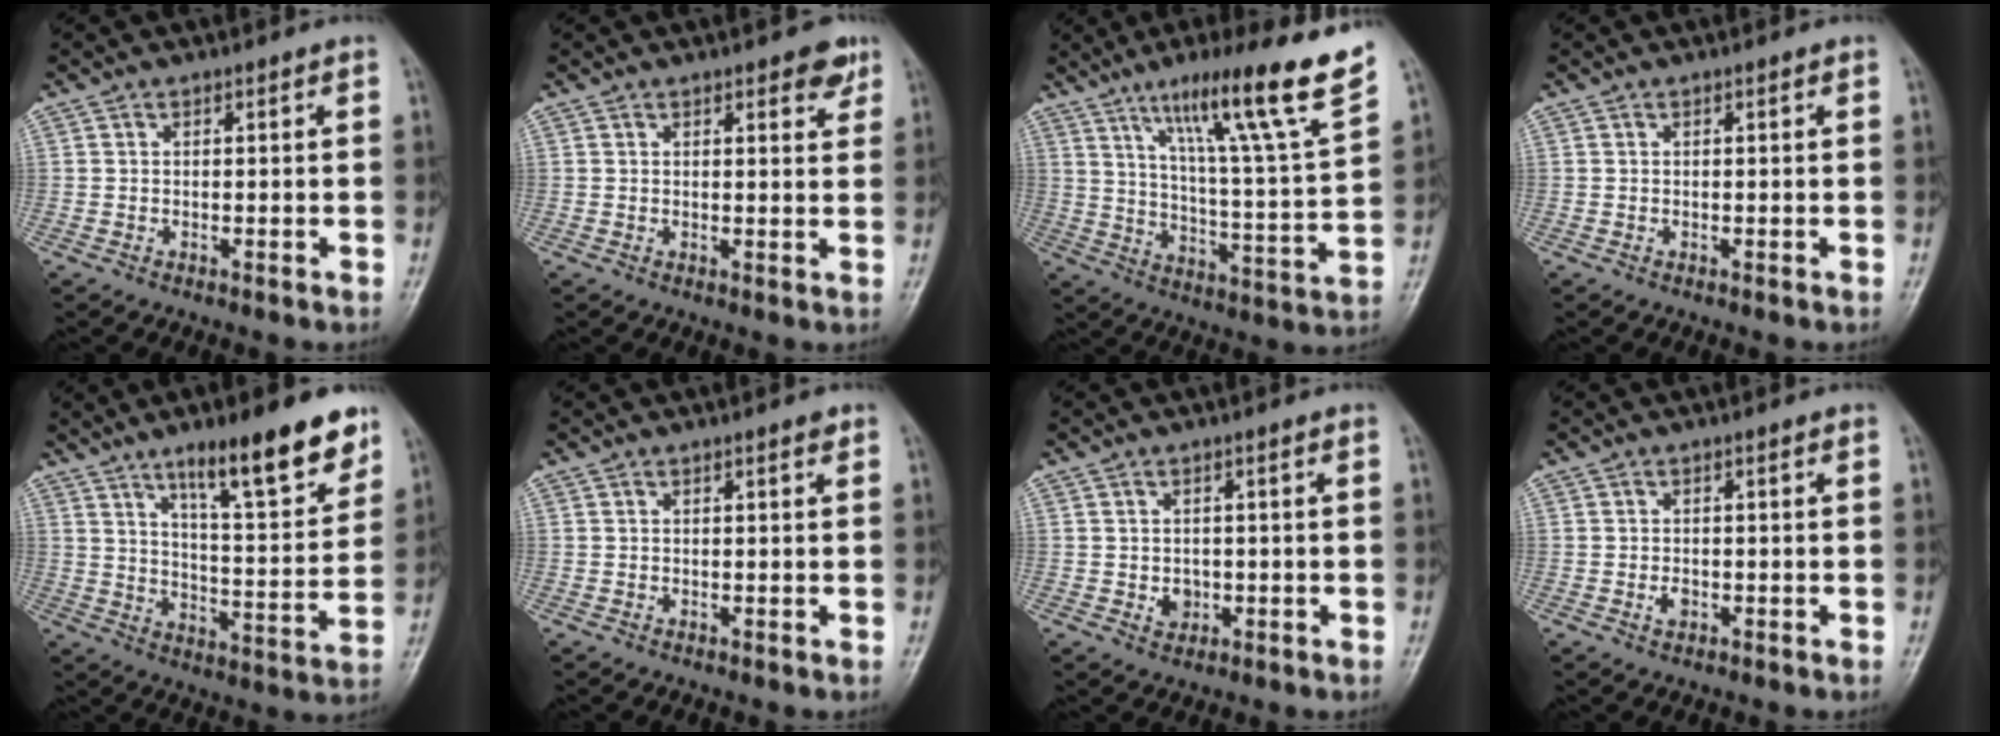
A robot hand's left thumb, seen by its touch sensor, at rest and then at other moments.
{"total": 4.0, "force": [2.5, 1.6, 2.8], "torque": [-0.018, -0.010, 0.026]}
{"total": 20.3, "force": [12.8, 0.5, 15.7], "torque": [-0.221, -0.058, 0.198]}
{"total": 0.0}
{"total": 17.0, "force": [11.1, 3.9, 12.3], "torque": [-0.149, -0.063, 0.176]}
{"total": 0.9, "force": [0.6, 0.2, 0.7], "torque": [-0.009, -0.001, 0.006]}
{"total": 2.5, "force": [-0.4, 2.1, 1.3], "torque": [-0.010, 0.001, -0.002]}
{"total": 1.6, "force": [-0.4, 1.0, 1.1], "torque": [-0.015, 0.000, -0.008]}